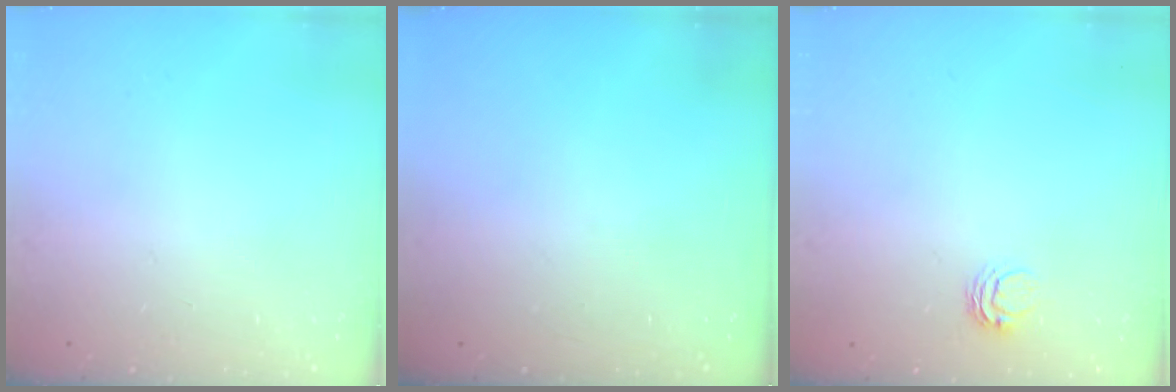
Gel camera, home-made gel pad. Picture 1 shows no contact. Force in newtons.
{"total": 0.0}
{"total": 4.2, "press": 4.2, "slide": 0.3}